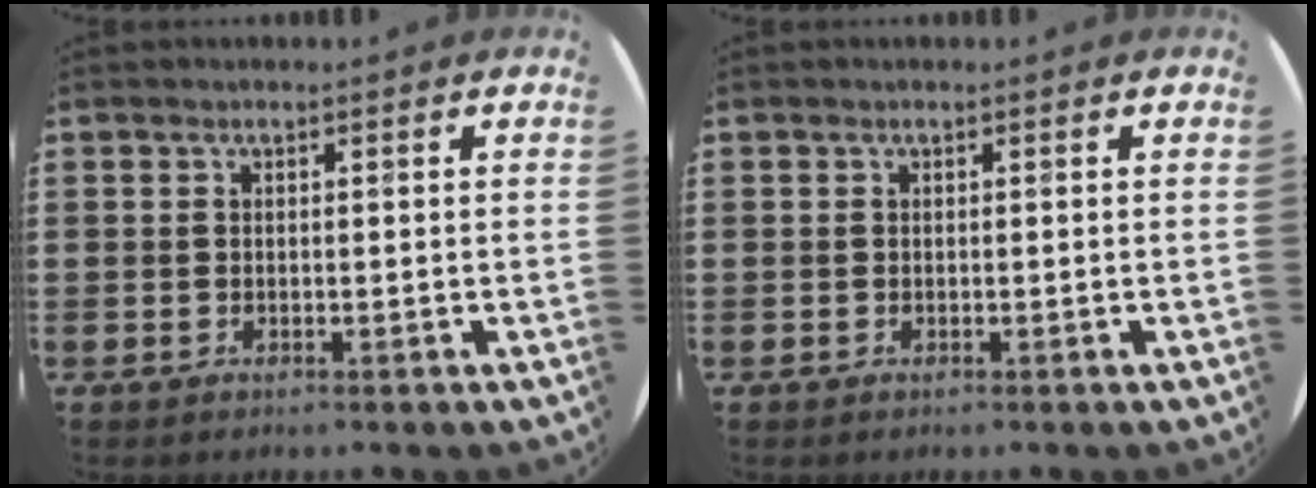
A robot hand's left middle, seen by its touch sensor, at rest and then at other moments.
{"total": 0.0}